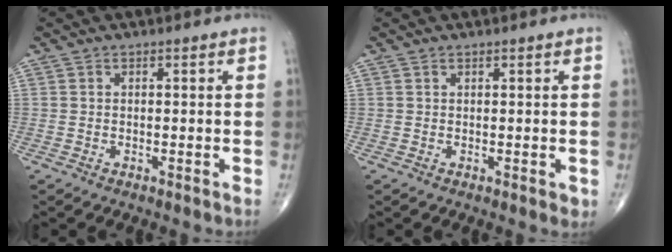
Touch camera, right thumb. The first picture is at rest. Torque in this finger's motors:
{"motor_torque": [0.29, 0.48, -0.11, -0.04, 0.08]}